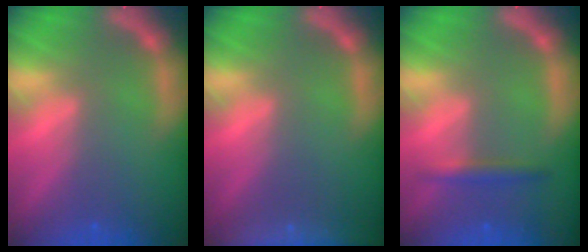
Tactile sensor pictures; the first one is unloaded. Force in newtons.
{"total": 9.5}
{"total": 1.9}